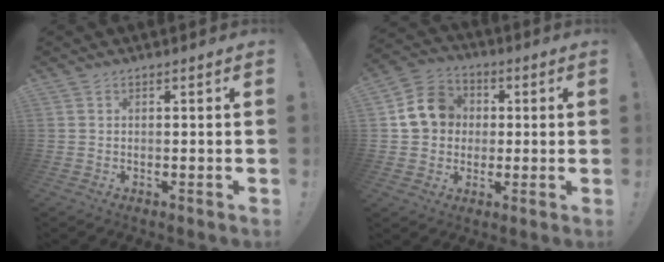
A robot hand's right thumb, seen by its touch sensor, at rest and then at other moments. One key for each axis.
{"total": 12.4, "fx": 2.1, "fy": 10.9, "fz": 5.3, "tx": -0.066, "ty": 0.013, "tz": 0.048}